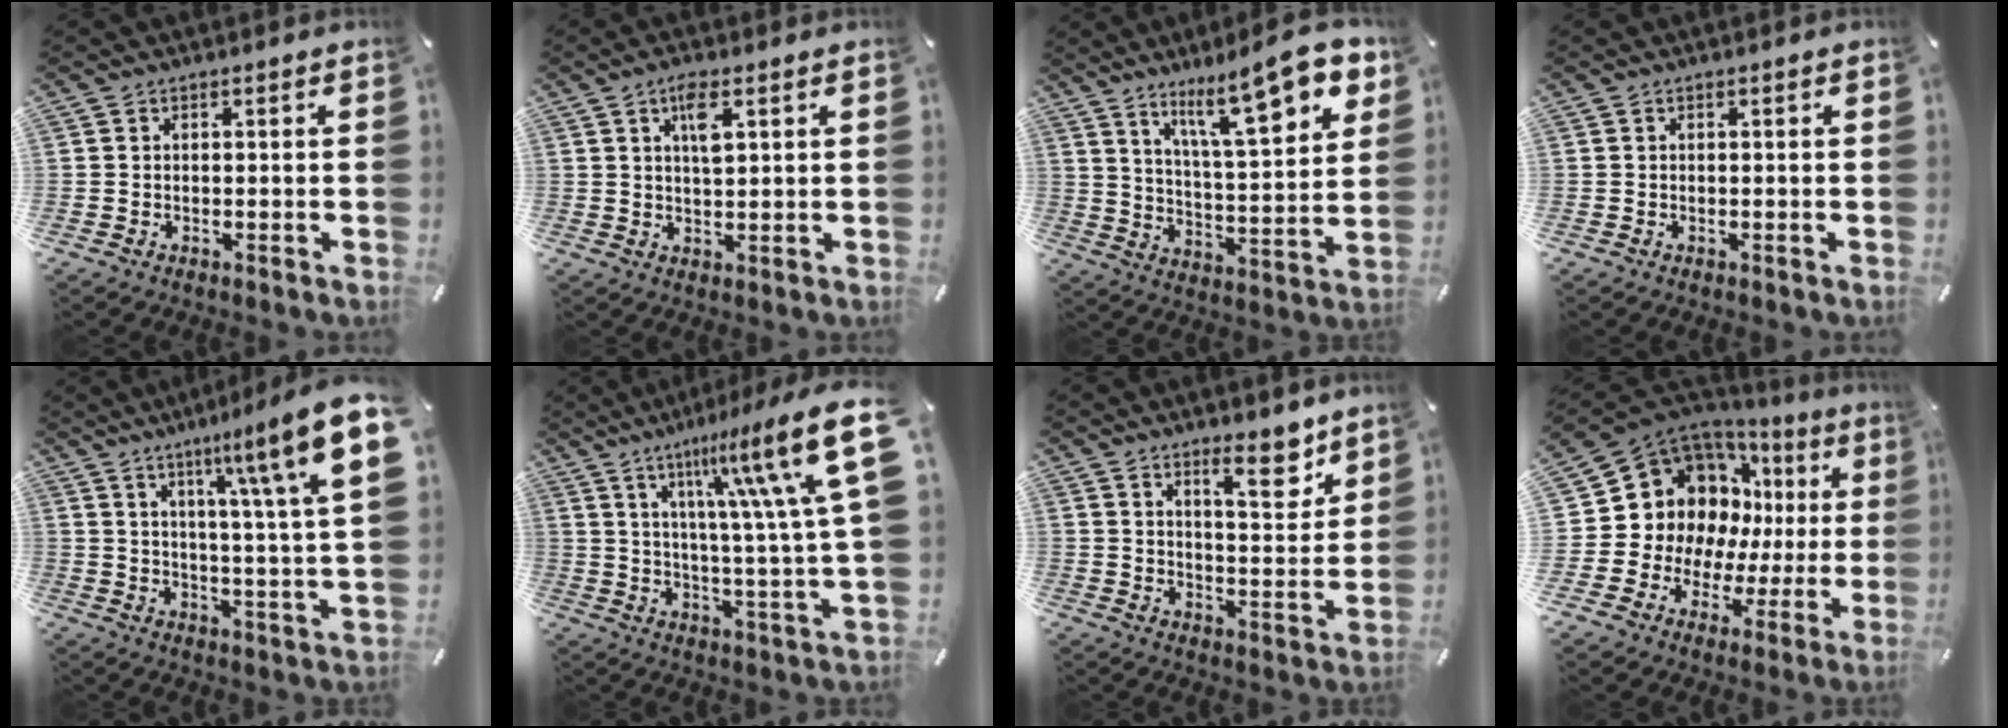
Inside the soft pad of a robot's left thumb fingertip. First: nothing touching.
{"total": 5.3, "force": [2.4, 1.8, 4.3], "torque": [-0.078, 0.000, 0.038]}
{"total": 16.7, "force": [11.8, 3.9, 11.2], "torque": [-0.174, -0.073, 0.186]}
{"total": 0.0}
{"total": 17.1, "force": [8.9, 2.3, 14.4], "torque": [-0.210, -0.055, 0.123]}
{"total": 23.2, "force": [9.8, 3.9, 20.6], "torque": [-0.298, -0.056, 0.142]}
{"total": 9.7, "force": [7.0, 3.0, 6.1], "torque": [-0.073, -0.049, 0.112]}
{"total": 14.3, "force": [5.5, 12.1, 5.3], "torque": [-0.087, -0.072, 0.123]}